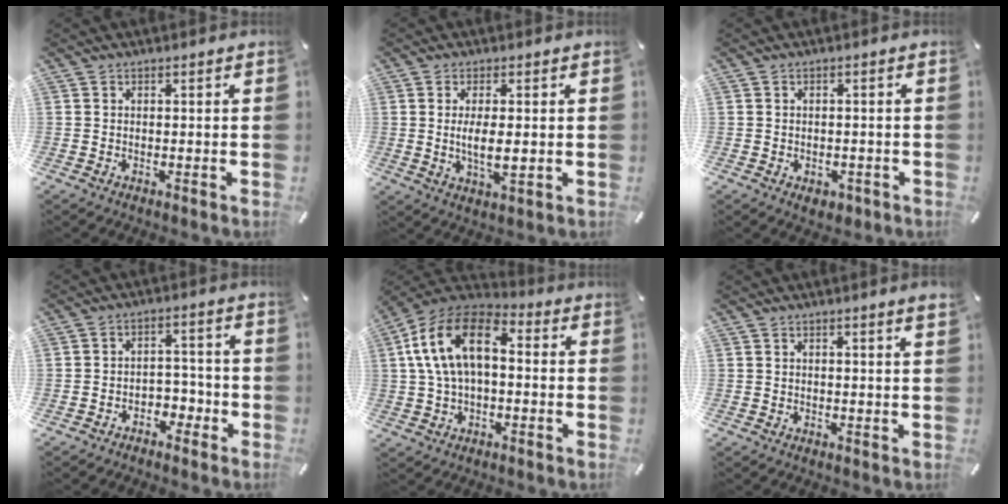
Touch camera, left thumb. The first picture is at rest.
{"total": 6.5, "force": [0.3, 2.2, 6.1], "torque": [-0.110, -0.010, -0.001]}
{"total": 2.8, "force": [-1.3, 1.9, 1.6], "torque": [-0.032, 0.003, -0.023]}
{"total": 4.1, "force": [-2.2, 3.2, 1.3], "torque": [-0.023, 0.009, -0.043]}
{"total": 14.8, "force": [2.3, 9.0, 11.6], "torque": [-0.247, 0.011, 0.041]}
{"total": 2.0, "force": [1.1, 0.0, 1.7], "torque": [-0.033, -0.001, 0.019]}